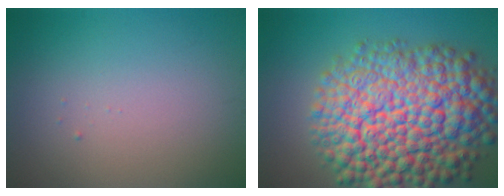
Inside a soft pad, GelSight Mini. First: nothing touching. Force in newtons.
{"total": 15.7, "press": 15.7, "slide": 0.6}